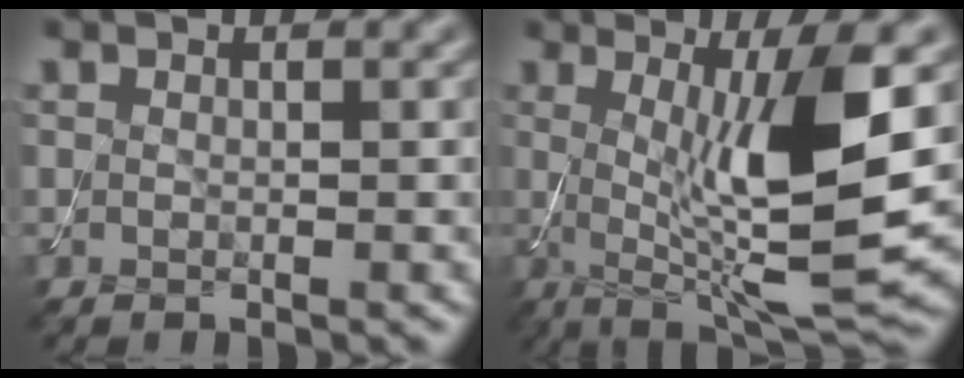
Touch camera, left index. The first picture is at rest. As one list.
[{"total": 10.4, "force": [0.7, 2.3, 10.1], "torque": [-0.158, -0.017, 0.023]}]